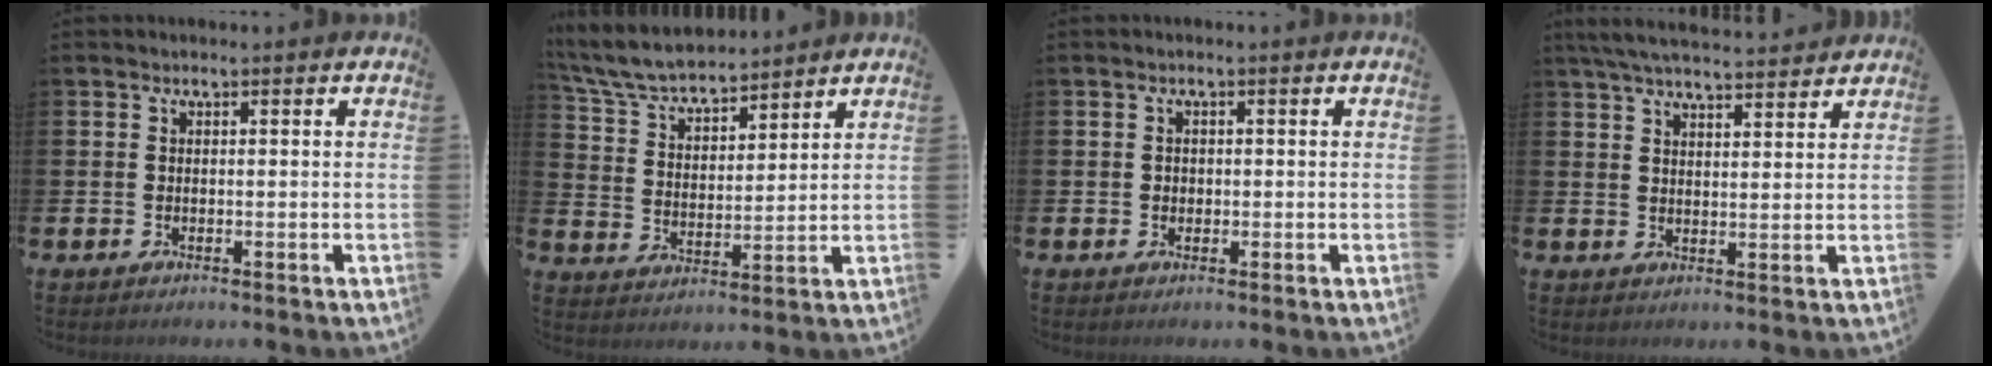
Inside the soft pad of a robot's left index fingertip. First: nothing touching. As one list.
[{"total": 6.8, "force": [6.5, 1.3, 1.6], "torque": [-0.065, -0.038, 0.115]}, {"total": 0.9, "force": [0.1, 0.8, 0.3], "torque": [0.003, 0.004, -0.002]}, {"total": 5.7, "force": [5.4, 0.6, 1.6], "torque": [-0.045, -0.023, 0.099]}]